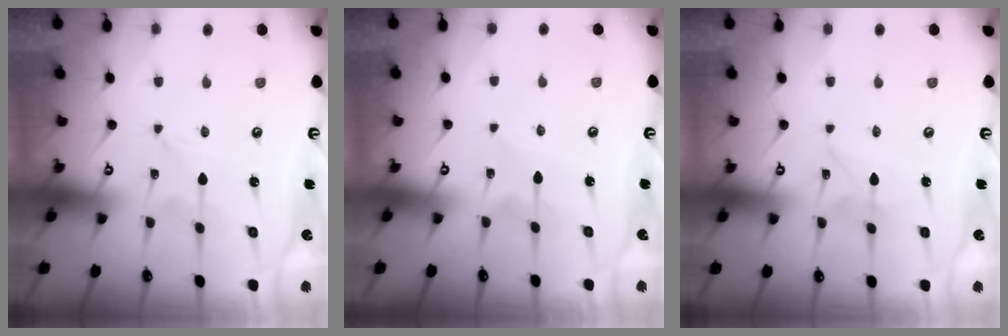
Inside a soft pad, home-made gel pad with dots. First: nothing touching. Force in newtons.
{"total": 2.7, "press": 2.7, "slide": 0.4}
{"total": 2.5, "press": 2.5, "slide": 0.2}